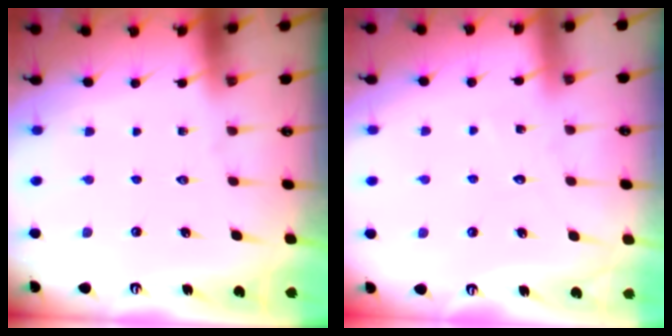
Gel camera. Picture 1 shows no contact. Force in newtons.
{"total": 3.0, "press": 3.0, "slide": 0.2}